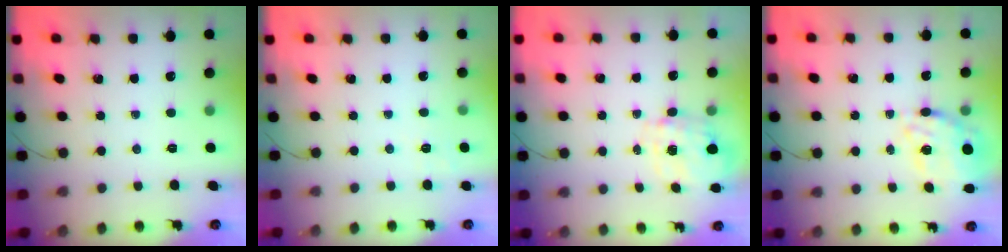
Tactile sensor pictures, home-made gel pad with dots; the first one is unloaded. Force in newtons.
{"total": 3.4, "press": 2.9, "slide": 1.6}
{"total": 3.8, "press": 3.7, "slide": 0.7}
{"total": 11.7, "press": 10.9, "slide": 4.3}